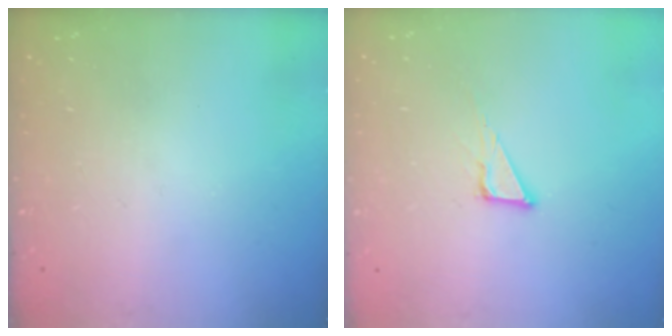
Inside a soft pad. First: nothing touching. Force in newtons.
{"total": 3.3, "press": 3.3, "slide": 0.2}